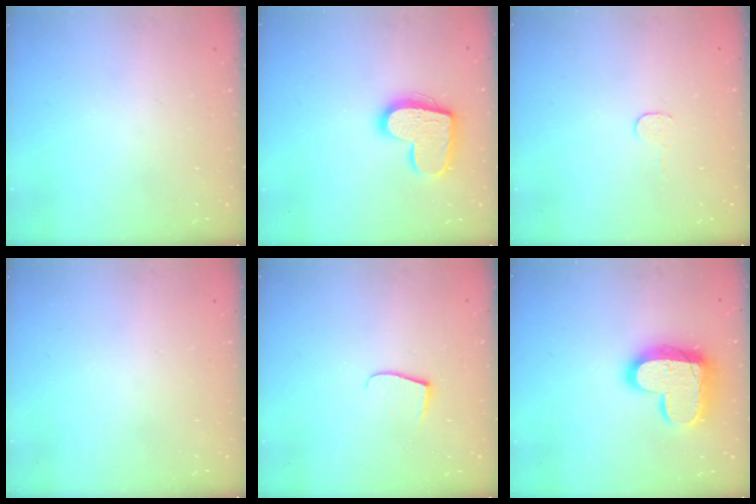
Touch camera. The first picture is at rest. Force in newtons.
{"total": 16.4, "press": 16.4, "slide": 1.2}
{"total": 2.7, "press": 2.7, "slide": 0.2}
{"total": 0.0}
{"total": 5.9, "press": 5.9, "slide": 0.4}
{"total": 18.0, "press": 18.0, "slide": 1.3}